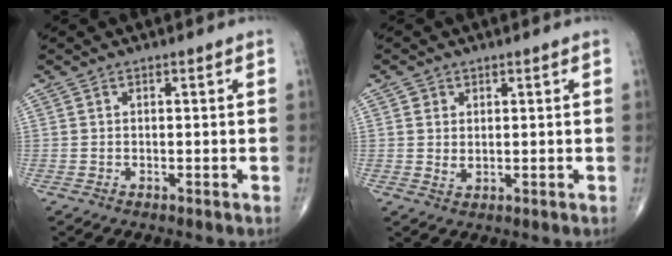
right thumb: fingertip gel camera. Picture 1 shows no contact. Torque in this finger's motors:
{"motor_torque": [-0.37, 0.25, 0.09, -0.06, -0.02]}